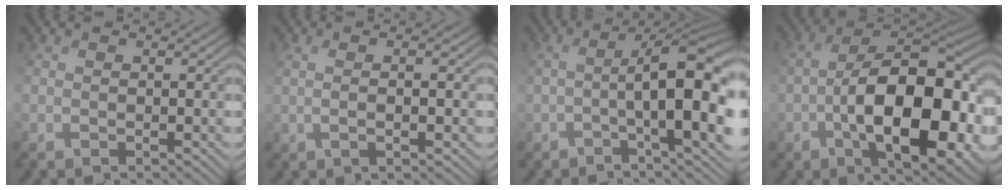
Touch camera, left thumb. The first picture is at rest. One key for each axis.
{"total": 2.6, "fx": 0.6, "fy": 0.6, "fz": 2.4, "tx": -0.041, "ty": 0.012, "tz": 0.014}
{"total": 11.2, "fx": -2.2, "fy": 2.6, "fz": 10.6, "tx": -0.136, "ty": 0.013, "tz": -0.025}
{"total": 15.8, "fx": -4.0, "fy": 8.0, "fz": 13.0, "tx": -0.182, "ty": -0.001, "tz": -0.060}